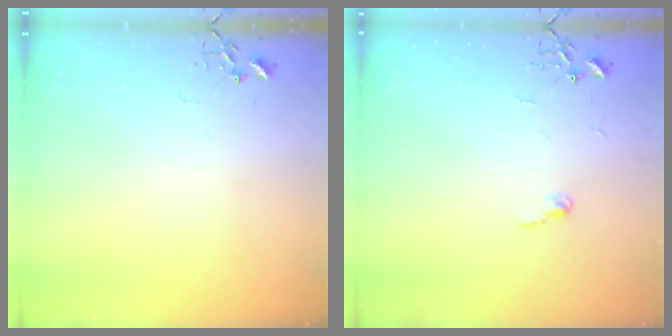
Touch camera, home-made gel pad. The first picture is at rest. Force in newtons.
{"total": 5.9, "press": 5.9, "slide": 0.4}